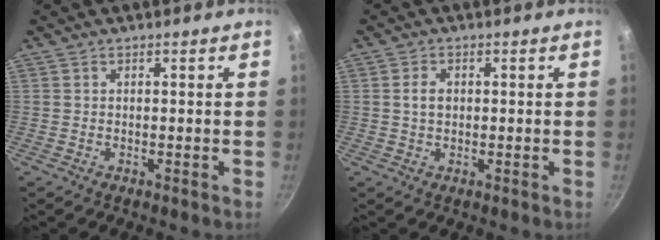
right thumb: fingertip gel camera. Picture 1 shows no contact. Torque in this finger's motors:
{"motor_torque": [-0.06, 0.32, 0.38, -0.36, 0.03]}